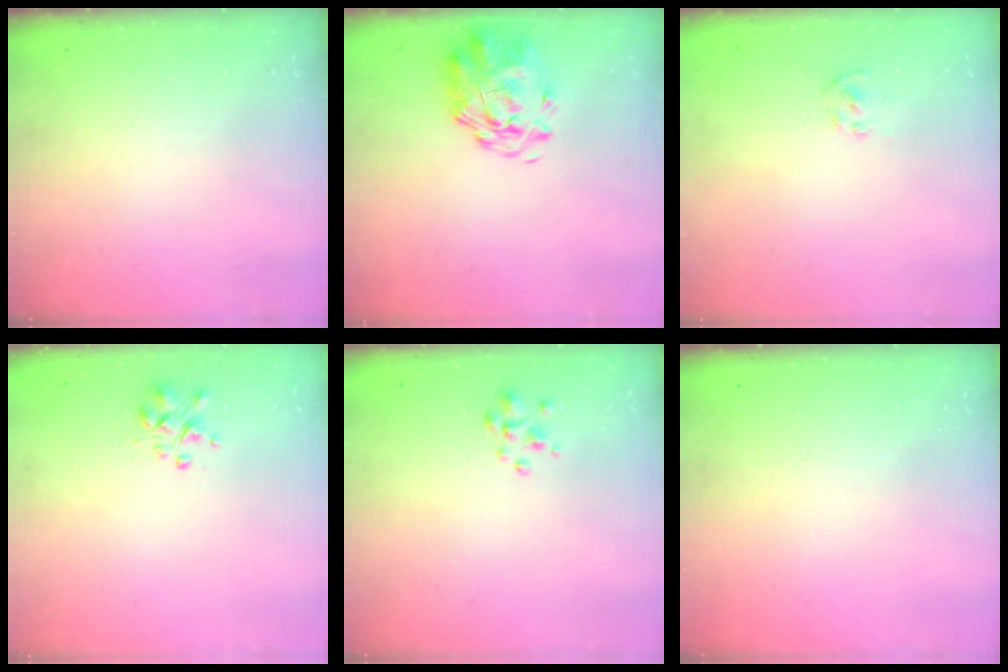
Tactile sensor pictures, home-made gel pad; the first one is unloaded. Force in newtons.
{"total": 2.7, "press": 2.3, "slide": 1.5}
{"total": 2.0, "press": 1.8, "slide": 0.7}
{"total": 2.3, "press": 2.2, "slide": 0.4}
{"total": 2.0, "press": 1.9, "slide": 0.6}
{"total": 0.0}